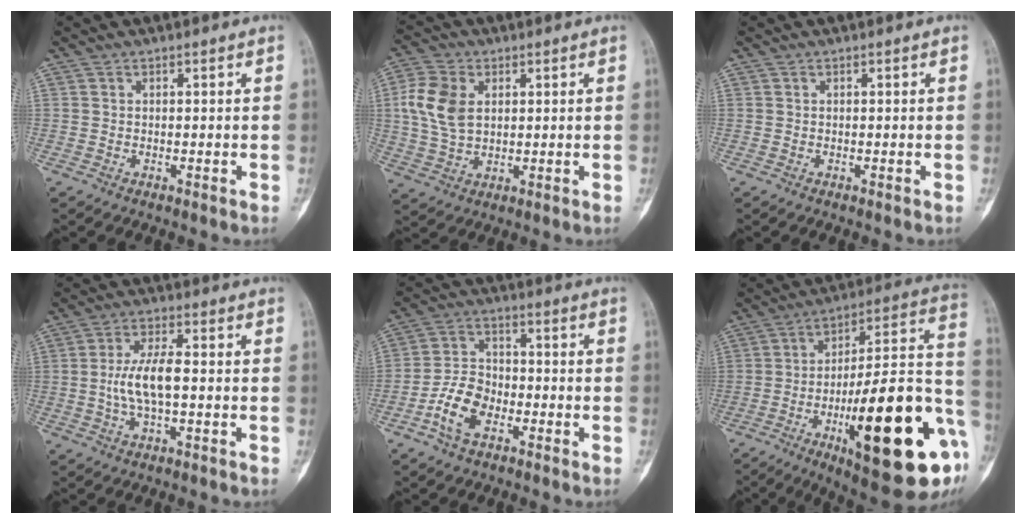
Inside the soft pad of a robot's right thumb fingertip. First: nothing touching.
{"total": 9.8, "force": [2.0, 6.6, 7.0], "torque": [-0.144, 0.001, 0.042]}
{"total": 0.0}
{"total": 7.7, "force": [-0.5, 2.7, 7.2], "torque": [-0.150, 0.012, -0.015]}
{"total": 8.6, "force": [-3.9, 5.2, 5.6], "torque": [-0.103, 0.026, -0.079]}
{"total": 31.2, "force": [-9.6, 8.2, 28.6], "torque": [-0.370, 0.021, -0.133]}